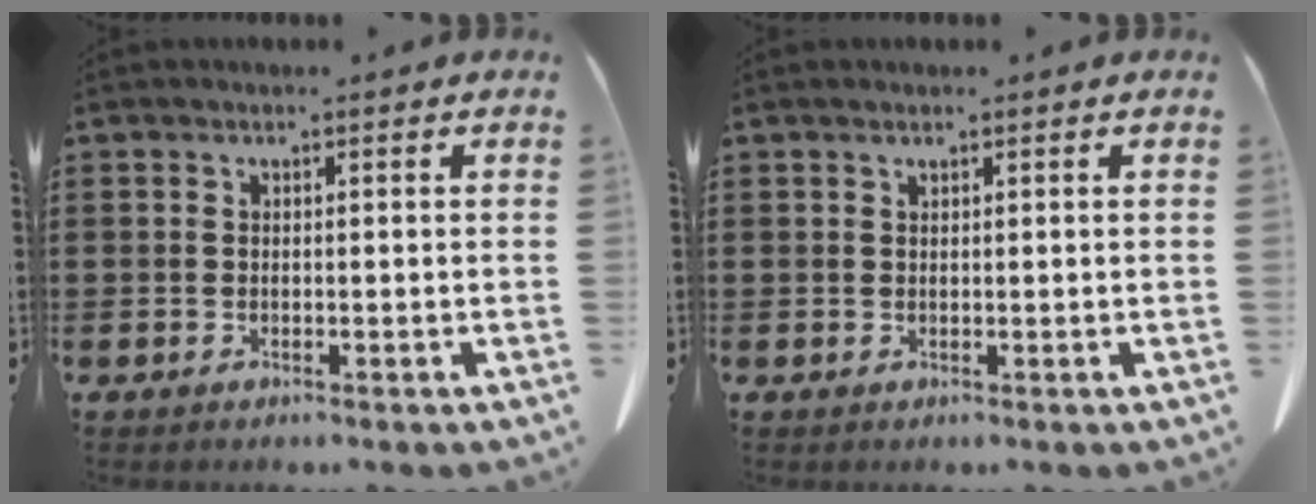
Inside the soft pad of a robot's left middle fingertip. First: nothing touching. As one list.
[{"total": 0.5, "force": [0.4, 0.0, 0.3], "torque": [-0.007, -0.002, 0.009]}]